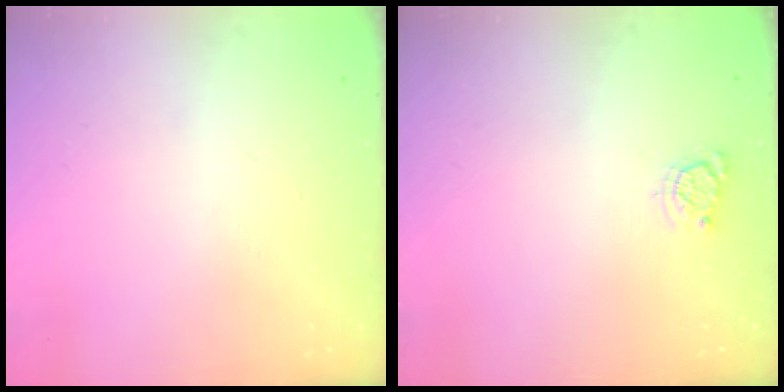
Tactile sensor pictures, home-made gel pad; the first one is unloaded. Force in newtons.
{"total": 3.3, "press": 3.3, "slide": 0.4}